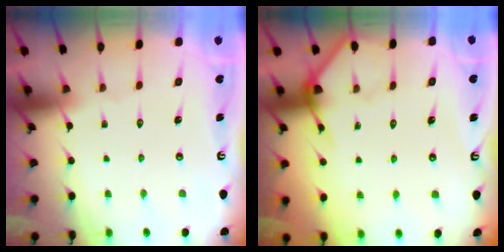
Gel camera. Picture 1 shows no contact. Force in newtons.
{"total": 4.9, "press": 4.8, "slide": 0.2}